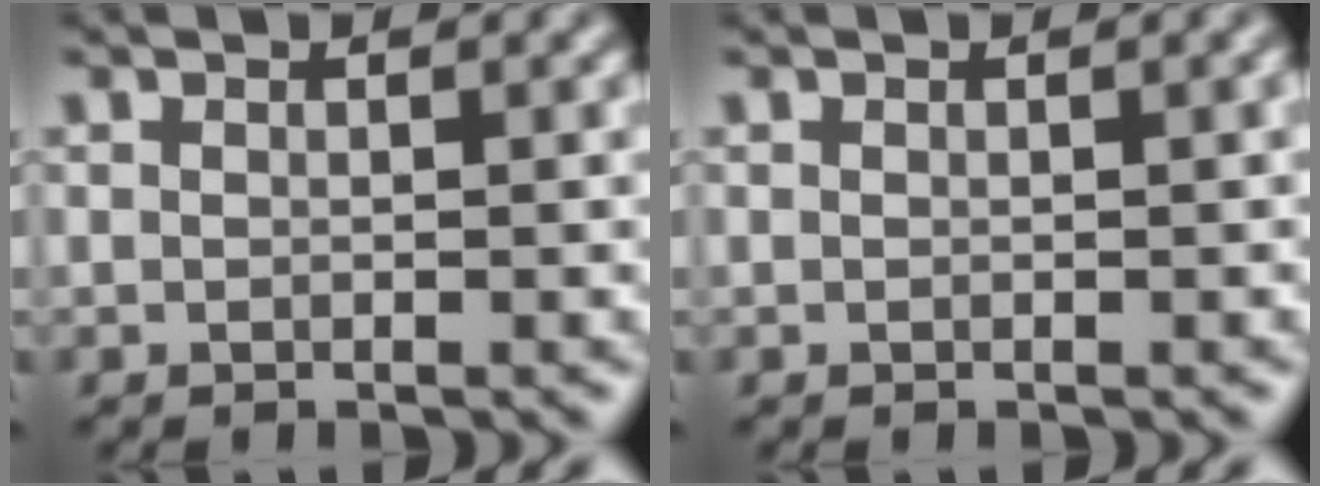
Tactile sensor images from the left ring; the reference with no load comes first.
{"total": 0.0}